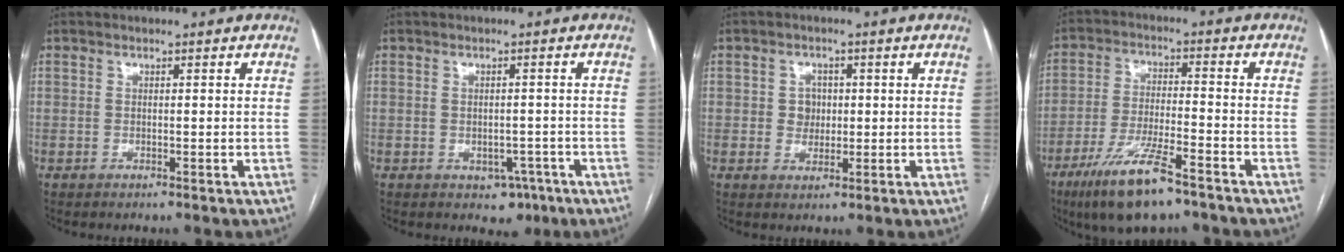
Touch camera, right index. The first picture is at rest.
{"total": 3.5, "force": [-1.7, 2.4, 1.8], "torque": [-0.015, 0.005, -0.012]}
{"total": 2.9, "force": [0.3, 2.6, 1.2], "torque": [-0.013, 0.007, 0.007]}
{"total": 11.4, "force": [-7.7, 1.7, 8.2], "torque": [-0.163, -0.022, -0.135]}